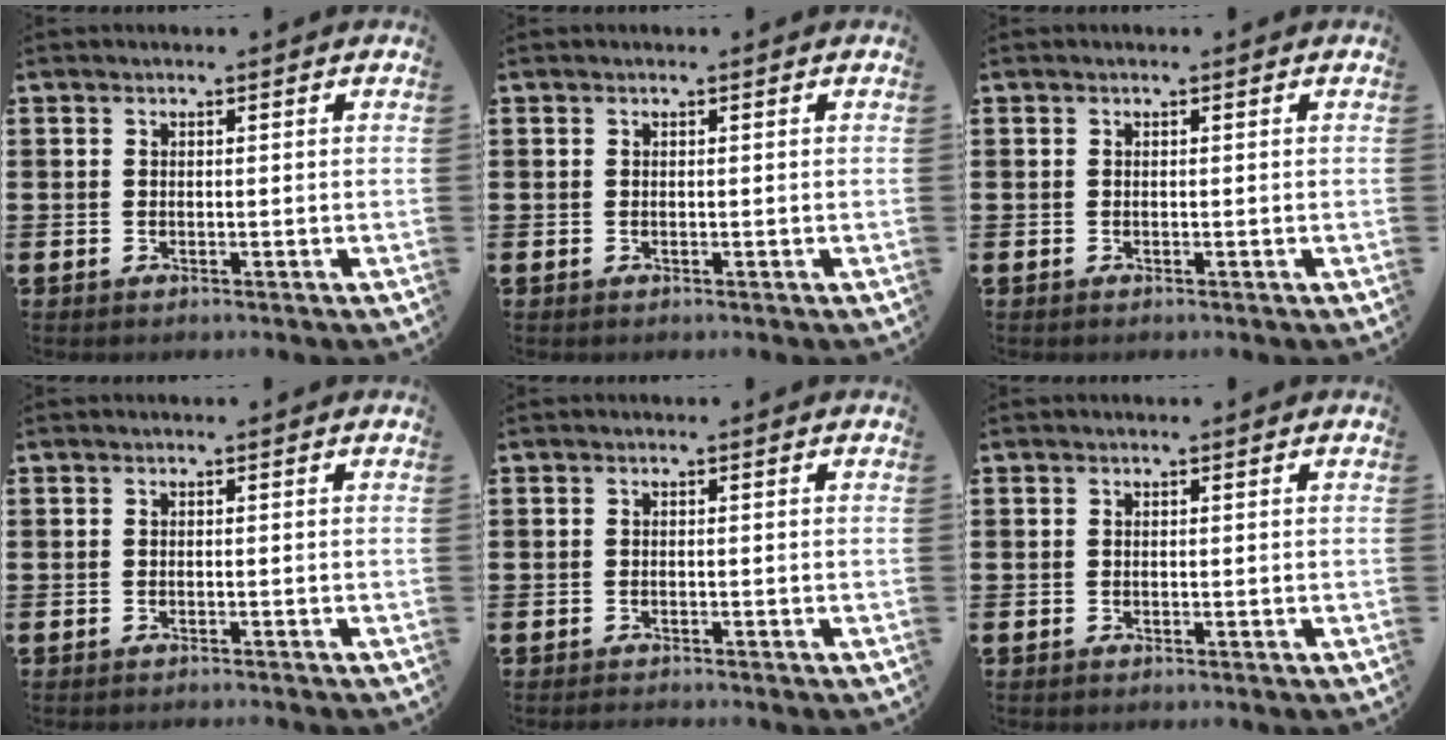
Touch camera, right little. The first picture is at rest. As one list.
[{"total": 0.0}, {"total": 0.0}, {"total": 0.5, "force": [-0.5, -0.2, -0.1], "torque": [0.002, -0.001, -0.010]}, {"total": 0.5, "force": [-0.5, 0.0, 0.0], "torque": [-0.001, -0.003, -0.010]}, {"total": 0.0}]